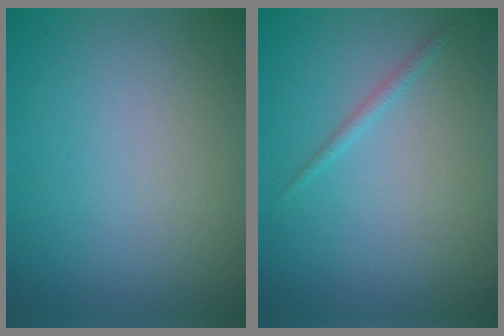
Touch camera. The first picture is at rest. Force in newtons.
{"total": 0.8, "press": 0.8, "slide": 0.1}